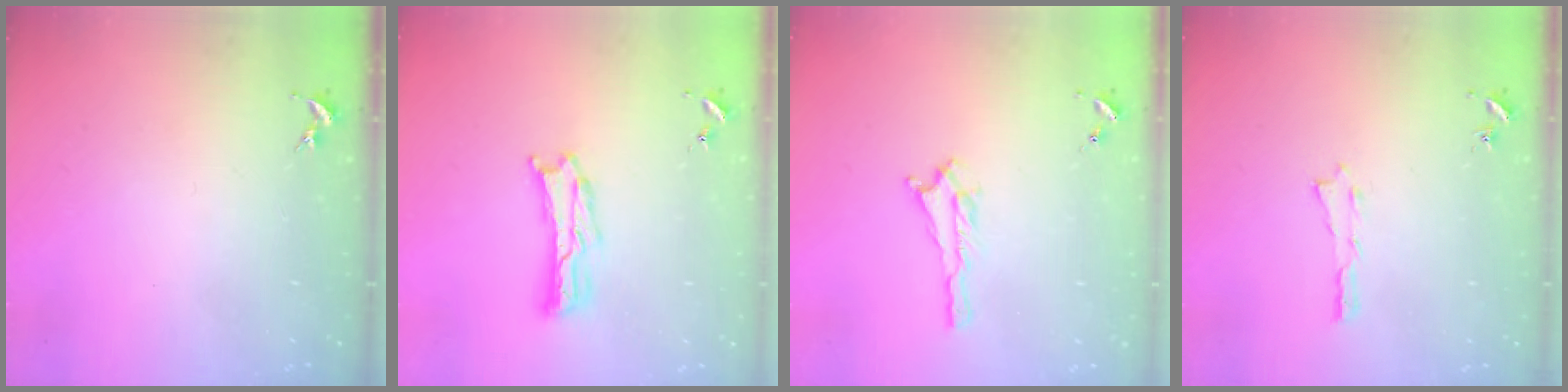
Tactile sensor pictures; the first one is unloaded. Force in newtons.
{"total": 1.6, "press": 1.6, "slide": 0.3}
{"total": 1.5, "press": 1.4, "slide": 0.2}
{"total": 0.0}